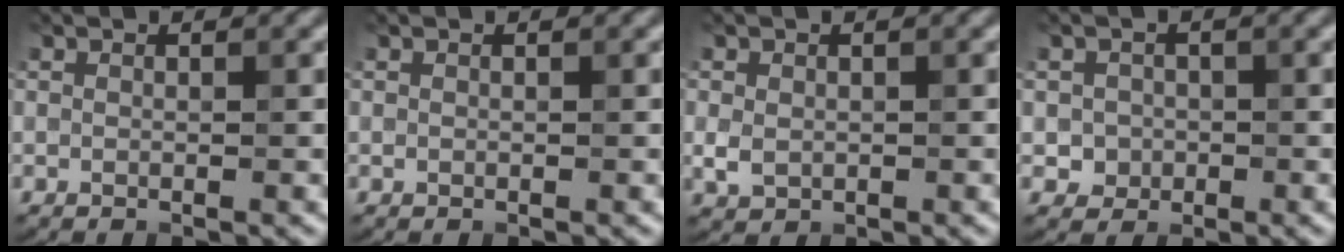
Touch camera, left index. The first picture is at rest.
{"total": 0.0}
{"total": 1.8, "force": [-0.1, 1.5, 1.0], "torque": [-0.021, -0.004, -0.002]}
{"total": 1.7, "force": [-0.3, 1.7, 0.4], "torque": [0.006, -0.005, -0.004]}